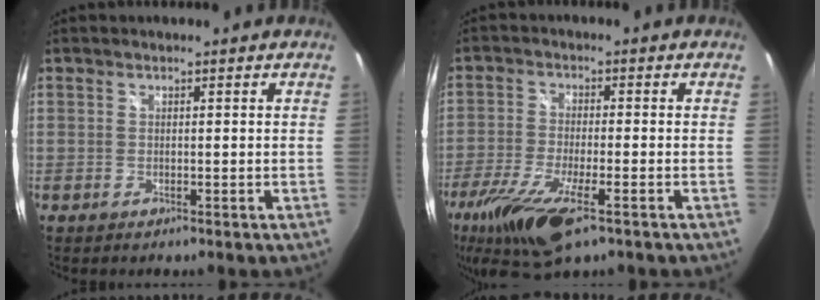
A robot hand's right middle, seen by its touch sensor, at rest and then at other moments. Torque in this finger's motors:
{"motor_torque": [1.37, -0.77, 0.37, 0.21]}